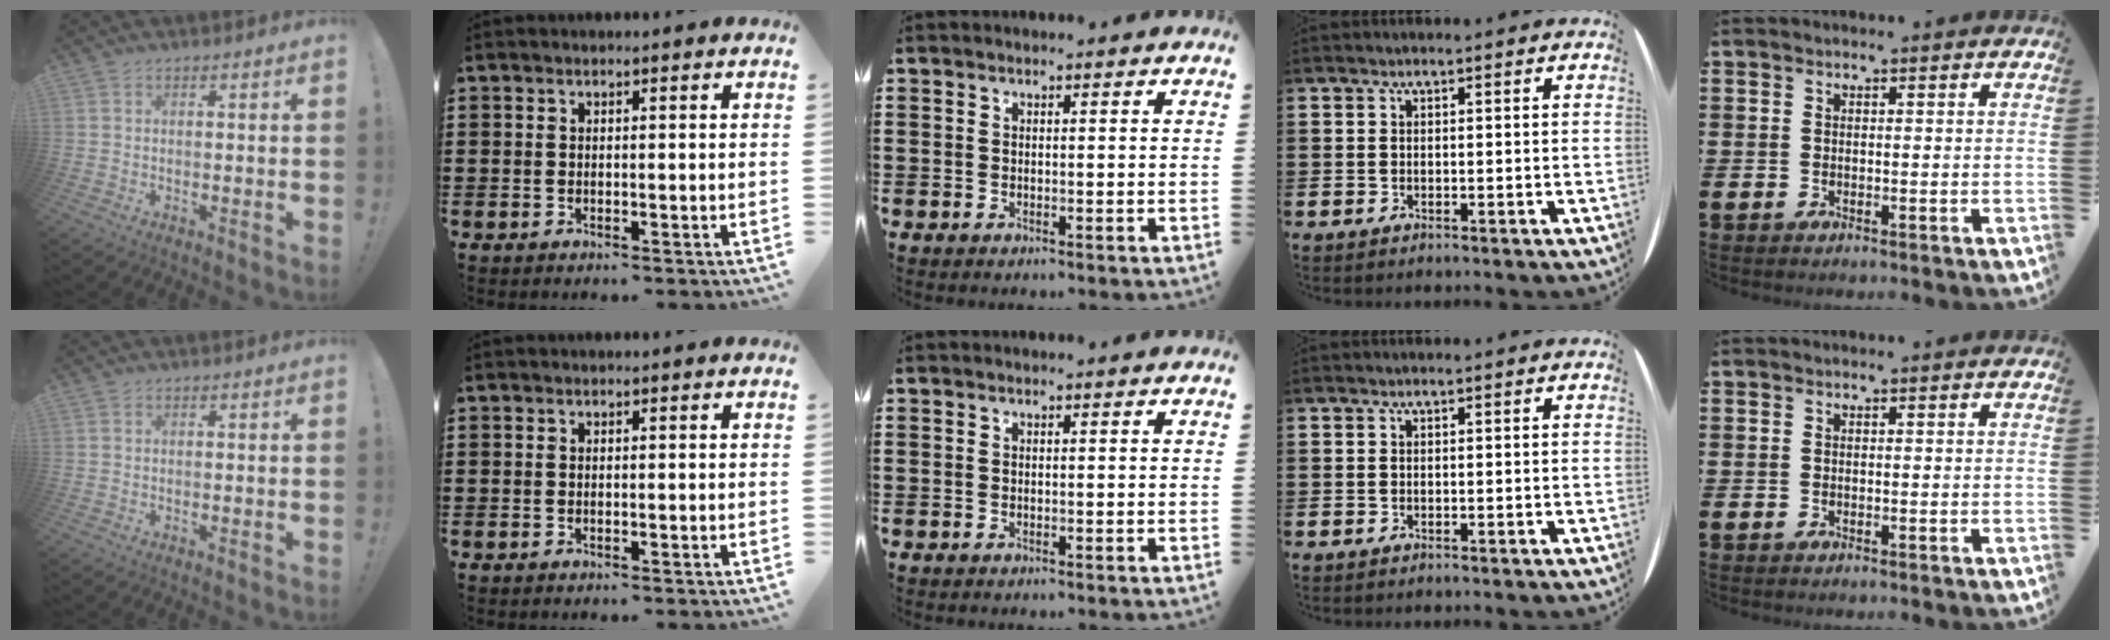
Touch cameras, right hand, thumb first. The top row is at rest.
{}